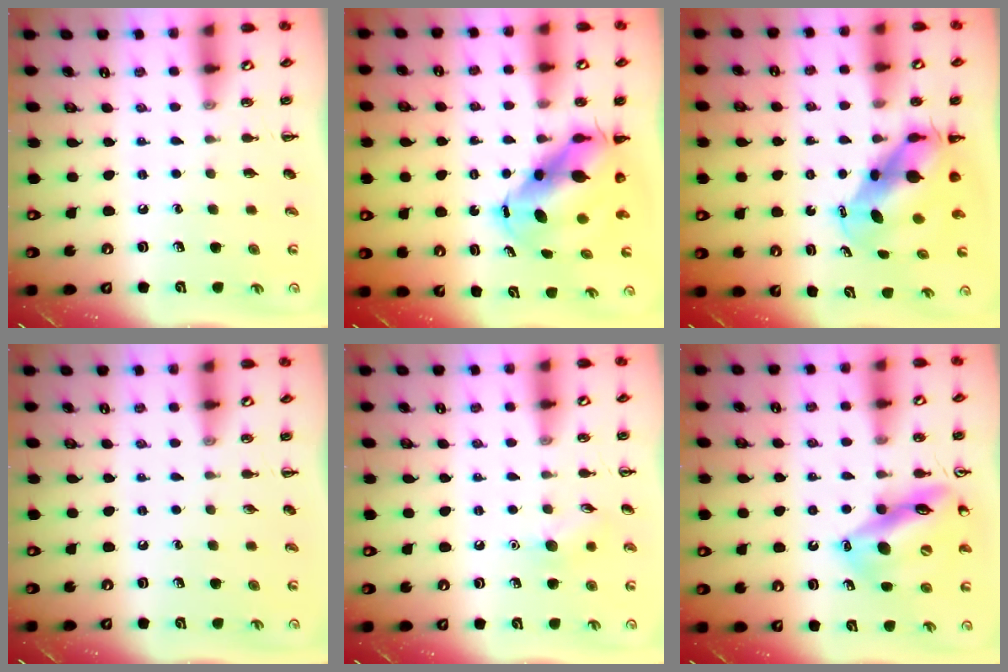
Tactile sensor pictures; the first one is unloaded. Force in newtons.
{"total": 8.7, "press": 8.5, "slide": 1.9}
{"total": 7.3, "press": 7.0, "slide": 2.1}
{"total": 0.0}
{"total": 7.0, "press": 6.8, "slide": 1.6}
{"total": 15.9, "press": 15.6, "slide": 3.0}